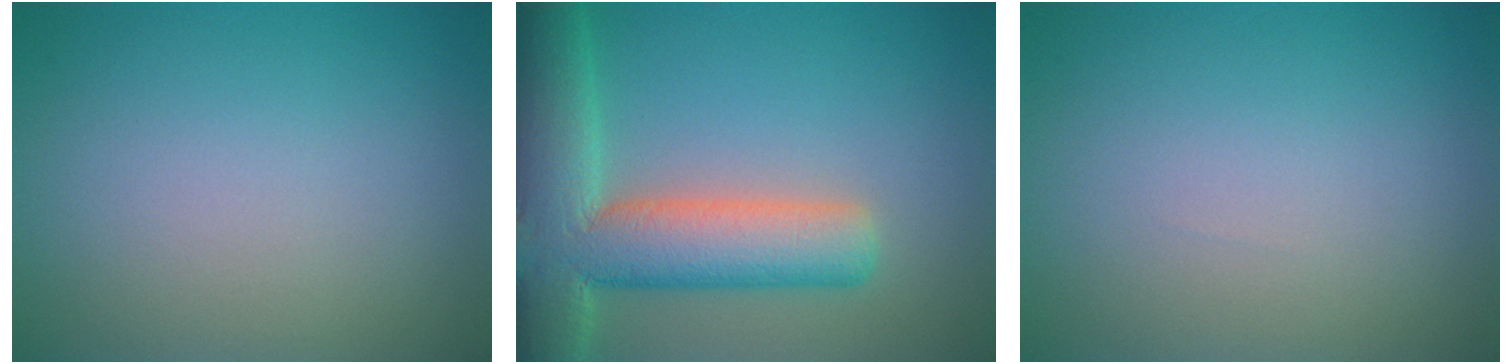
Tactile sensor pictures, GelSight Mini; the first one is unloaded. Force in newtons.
{"total": 10.2, "press": 10.2, "slide": 0.8}
{"total": 0.0}